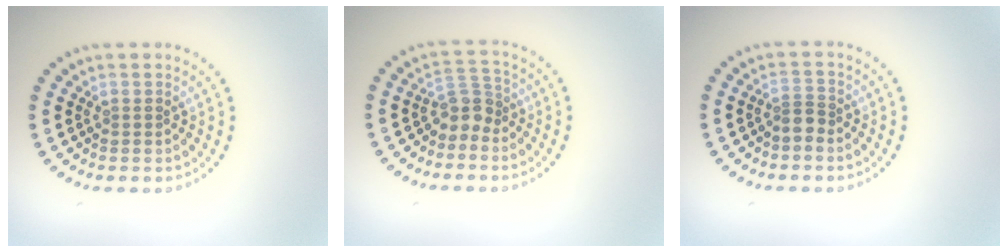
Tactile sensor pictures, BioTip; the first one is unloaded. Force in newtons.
{"total": 2.4, "press": 1.7, "slide": 1.6}
{"total": 1.3, "press": 0.9, "slide": 0.9}